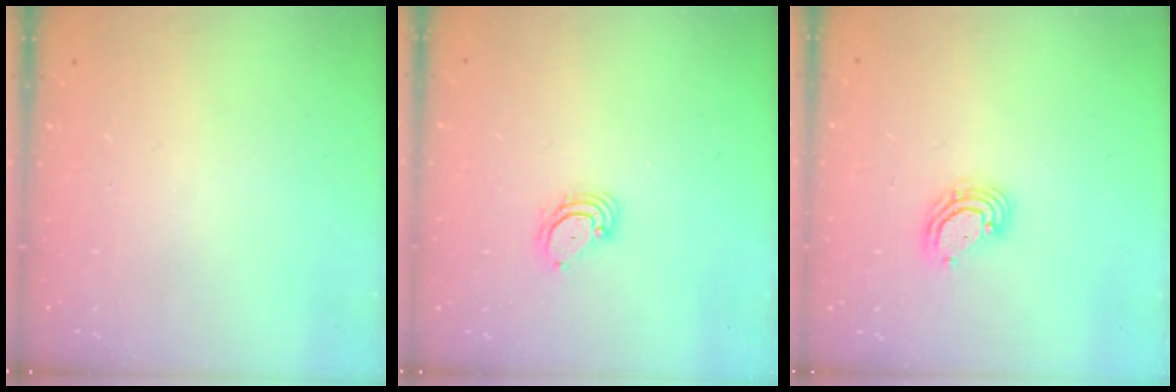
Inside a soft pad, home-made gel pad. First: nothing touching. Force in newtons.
{"total": 4.3, "press": 4.3, "slide": 0.4}
{"total": 6.2, "press": 6.1, "slide": 1.0}